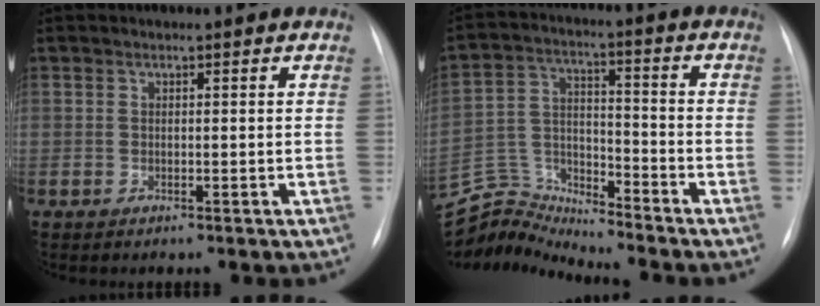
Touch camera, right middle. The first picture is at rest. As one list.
[{"total": 9.6, "force": [-9.5, -0.4, -1.7], "torque": [0.023, 0.045, -0.183]}]